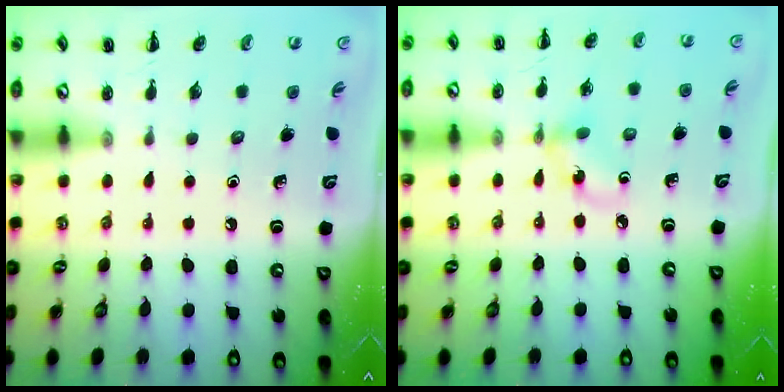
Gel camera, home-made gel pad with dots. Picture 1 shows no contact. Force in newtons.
{"total": 4.4, "press": 4.3, "slide": 0.6}